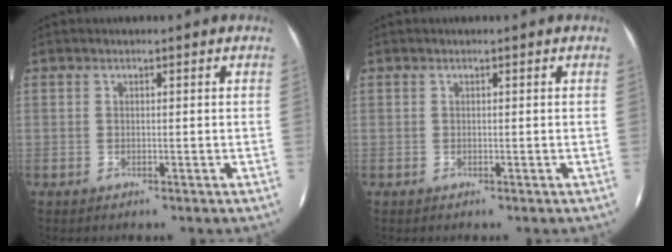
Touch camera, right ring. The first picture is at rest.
{"total": 0.0}